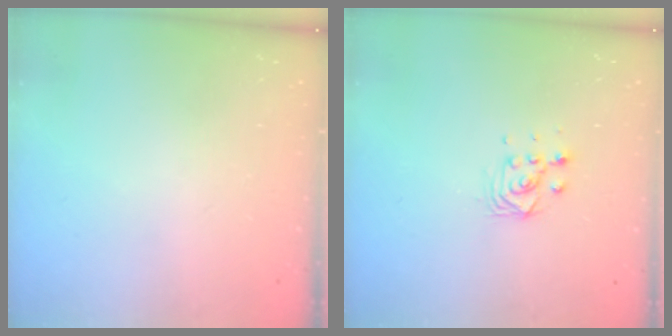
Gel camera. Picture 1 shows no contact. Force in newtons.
{"total": 6.5, "press": 6.5, "slide": 0.1}